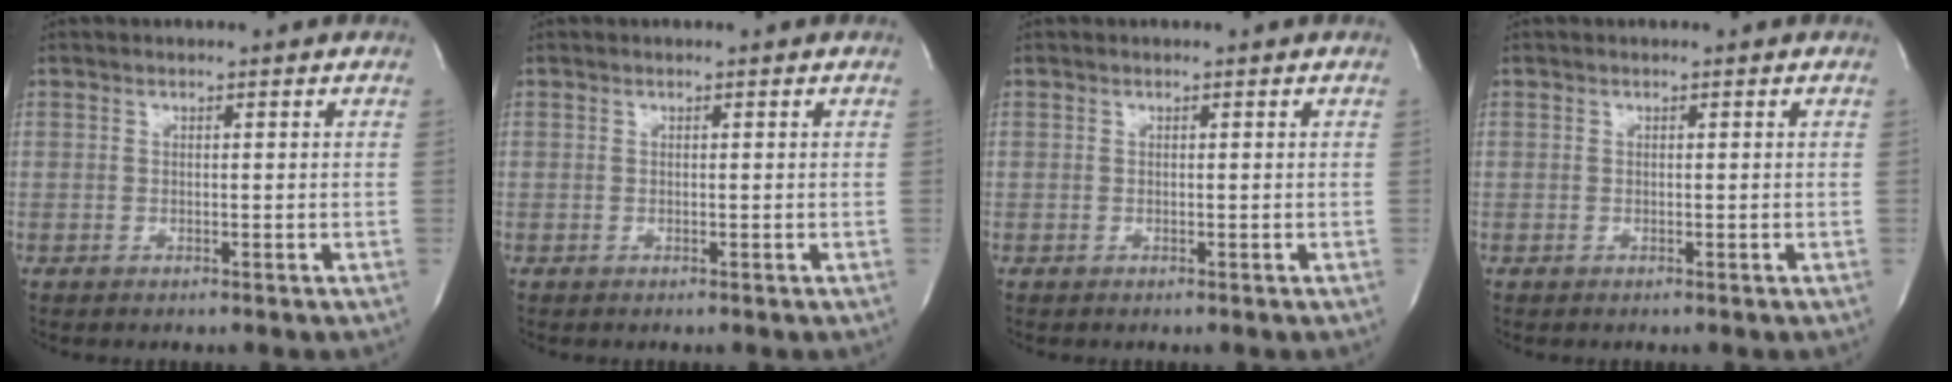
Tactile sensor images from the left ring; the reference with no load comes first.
{"total": 0.0}
{"total": 0.0}
{"total": 0.0}